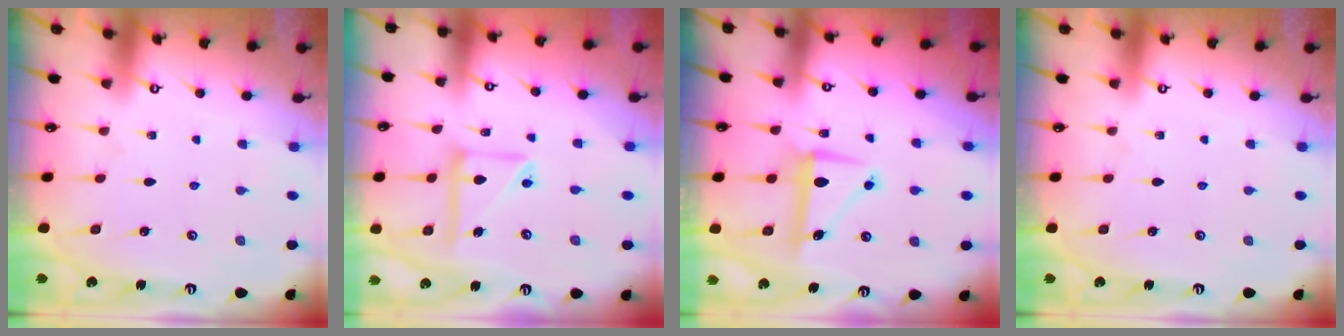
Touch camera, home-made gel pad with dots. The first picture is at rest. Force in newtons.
{"total": 13.5, "press": 13.3, "slide": 1.7}
{"total": 7.9, "press": 7.9, "slide": 0.9}
{"total": 0.0}